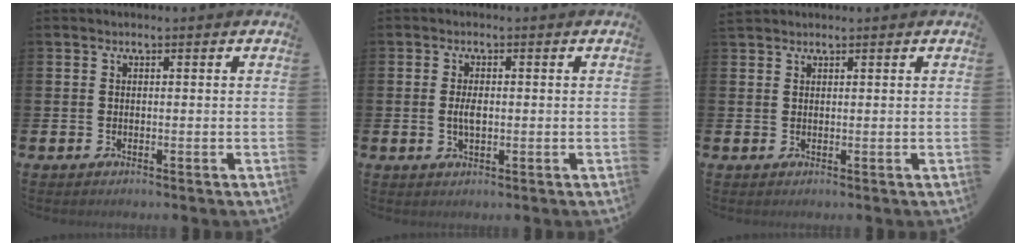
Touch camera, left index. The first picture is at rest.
{"total": 2.4, "force": [0.0, 1.1, 2.2], "torque": [-0.037, 0.000, -0.001]}
{"total": 1.3, "force": [1.2, 0.4, 0.0], "torque": [0.012, -0.001, 0.021]}